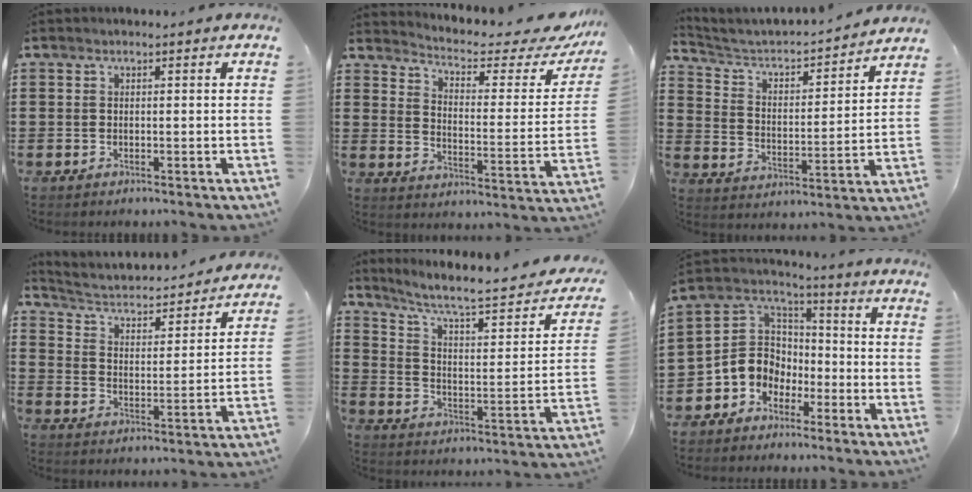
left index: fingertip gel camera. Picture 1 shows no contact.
{"total": 4.0, "force": [3.2, 0.9, 2.1], "torque": [-0.052, -0.029, 0.045]}
{"total": 3.7, "force": [3.2, 1.0, 1.4], "torque": [-0.048, -0.029, 0.043]}
{"total": 2.8, "force": [2.5, 0.8, 1.1], "torque": [-0.038, -0.027, 0.031]}
{"total": 6.2, "force": [4.7, 0.8, 4.1], "torque": [-0.101, -0.037, 0.071]}
{"total": 7.4, "force": [-2.9, 6.5, 2.0], "torque": [-0.079, 0.007, -0.063]}